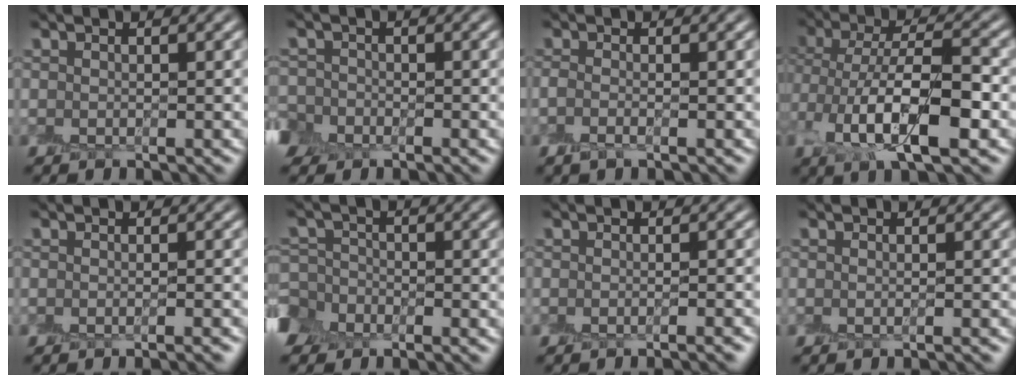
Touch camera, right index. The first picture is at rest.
{"total": 3.3, "force": [-1.8, 2.6, 0.8], "torque": [-0.004, 0.001, -0.049]}
{"total": 1.2, "force": [-0.7, 0.2, 0.9], "torque": [-0.024, -0.008, -0.015]}
{"total": 9.3, "force": [-2.8, 4.2, 7.8], "torque": [-0.152, -0.001, -0.051]}
{"total": 1.9, "force": [-1.6, 0.2, 1.1], "torque": [-0.003, -0.002, -0.021]}
{"total": 5.3, "force": [-3.8, 3.3, 1.6], "torque": [-0.017, -0.005, -0.071]}
{"total": 2.5, "force": [-2.1, 0.4, 1.3], "torque": [-0.005, 0.005, -0.027]}
{"total": 1.4, "force": [-1.4, 0.0, 0.4], "torque": [-0.001, -0.005, -0.017]}